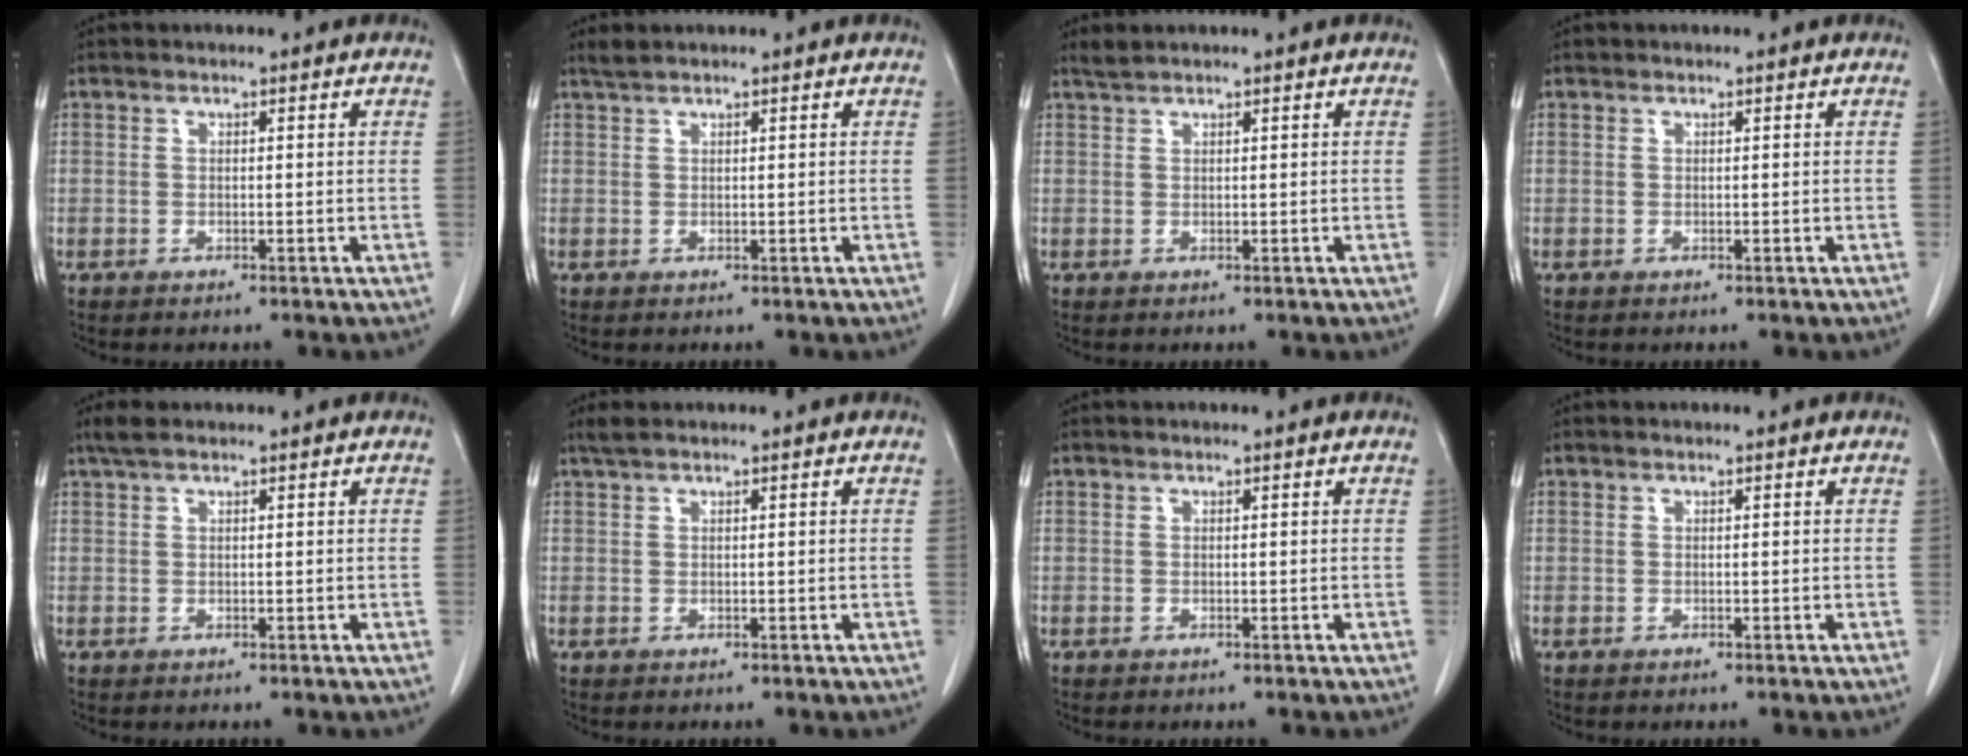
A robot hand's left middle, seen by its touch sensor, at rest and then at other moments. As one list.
[{"total": 1.2, "force": [1.1, 0.0, 0.4], "torque": [-0.013, 0.009, 0.026]}, {"total": 1.1, "force": [1.1, 0.0, 0.3], "torque": [-0.010, 0.007, 0.027]}, {"total": 0.0}, {"total": 2.2, "force": [1.6, 0.5, 1.3], "torque": [-0.032, 0.018, 0.032]}, {"total": 1.3, "force": [1.1, 0.1, 0.8], "torque": [-0.021, 0.014, 0.025]}, {"total": 0.0}, {"total": 0.0}]